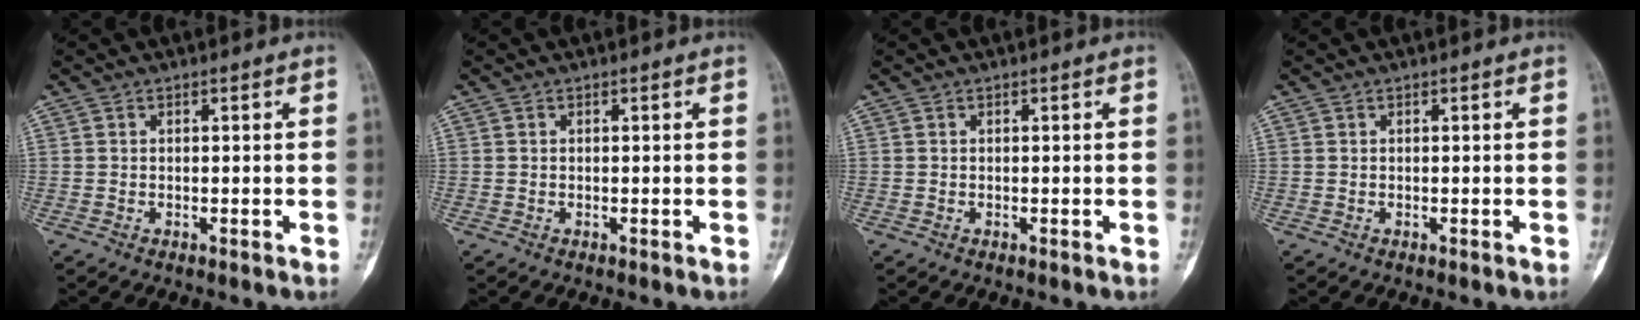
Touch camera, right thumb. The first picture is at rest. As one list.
[{"total": 0.0}, {"total": 0.0}, {"total": 0.0}]